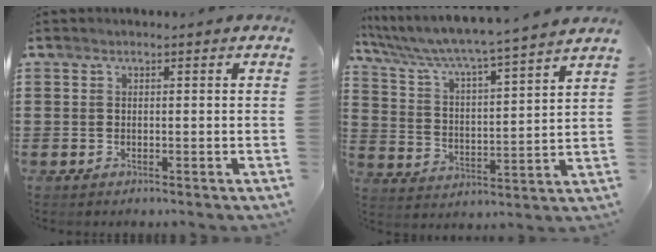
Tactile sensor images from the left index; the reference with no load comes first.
{"total": 5.2, "force": [4.6, -0.8, 2.3], "torque": [-0.068, -0.043, 0.068]}